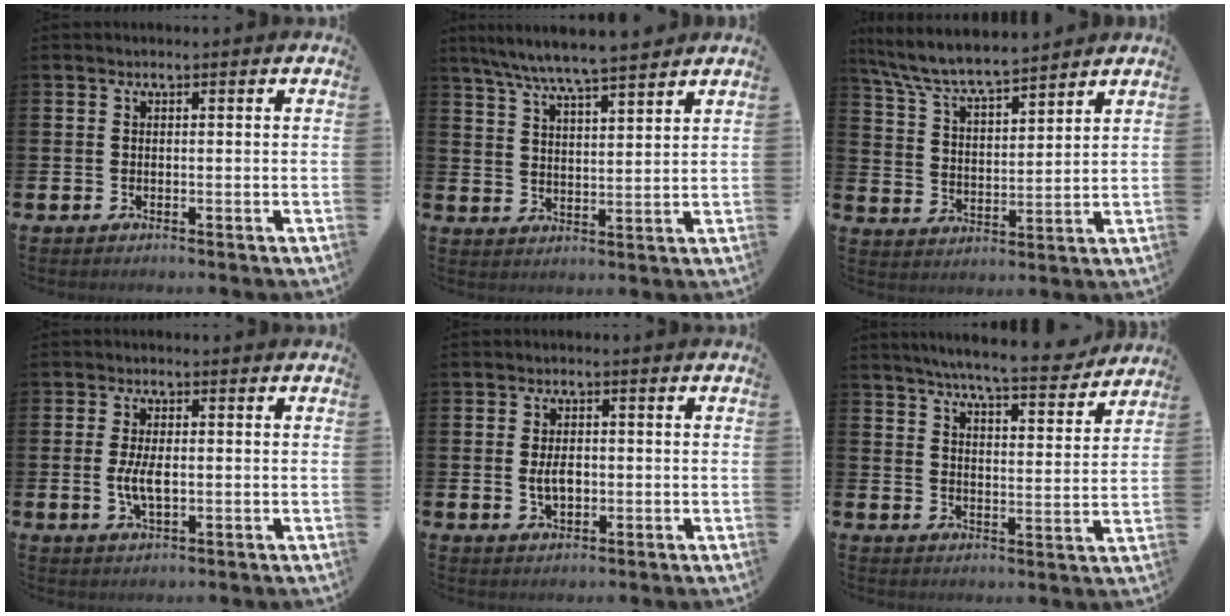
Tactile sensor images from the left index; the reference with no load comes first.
{"total": 7.1, "force": [6.8, 0.1, 2.1], "torque": [-0.064, -0.032, 0.122]}
{"total": 7.4, "force": [7.0, 0.9, 2.3], "torque": [-0.079, -0.041, 0.124]}
{"total": 4.1, "force": [-0.2, 1.8, 3.7], "torque": [-0.070, 0.000, -0.008]}
{"total": 3.3, "force": [0.0, 2.0, 2.7], "torque": [-0.039, 0.002, -0.004]}
{"total": 7.3, "force": [6.8, 0.3, 2.5], "torque": [-0.055, -0.044, 0.116]}